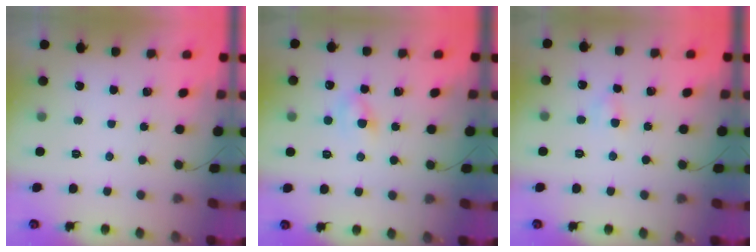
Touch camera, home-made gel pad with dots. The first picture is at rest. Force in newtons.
{"total": 2.9, "press": 2.7, "slide": 1.1}
{"total": 3.0, "press": 2.8, "slide": 1.0}